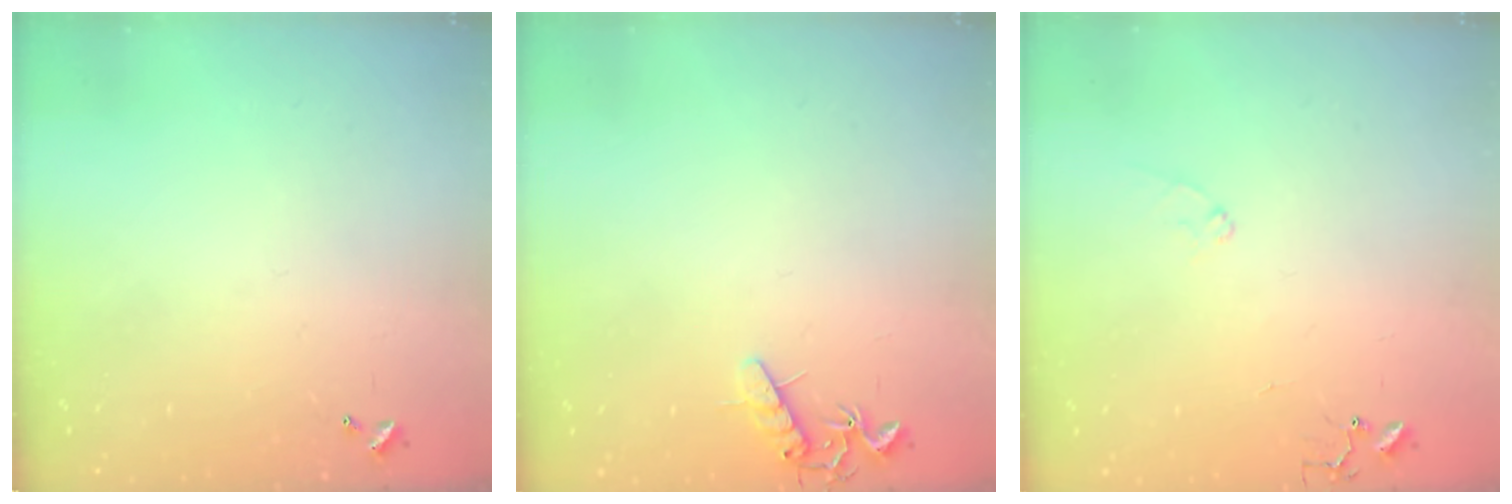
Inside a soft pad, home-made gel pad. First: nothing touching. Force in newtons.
{"total": 8.0, "press": 8.0, "slide": 0.4}
{"total": 7.5, "press": 7.5, "slide": 0.7}